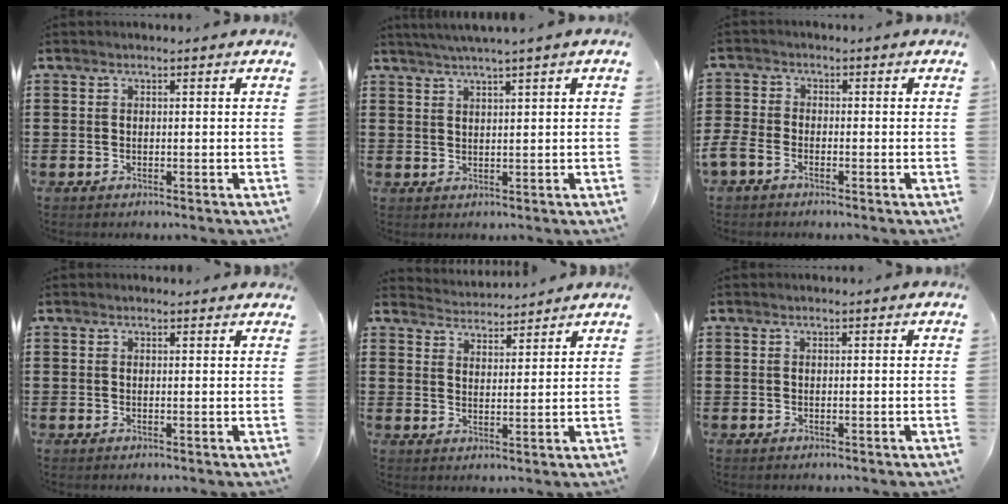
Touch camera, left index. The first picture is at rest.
{"total": 2.0, "force": [1.5, -0.6, 1.1], "torque": [-0.021, -0.002, 0.028]}
{"total": 3.0, "force": [-2.4, 1.3, 1.4], "torque": [-0.046, 0.000, -0.053]}
{"total": 0.6, "force": [0.5, 0.2, 0.1], "torque": [-0.004, 0.001, 0.011]}
{"total": 3.5, "force": [3.5, 0.1, -0.4], "torque": [-0.005, -0.016, 0.063]}
{"total": 0.0}